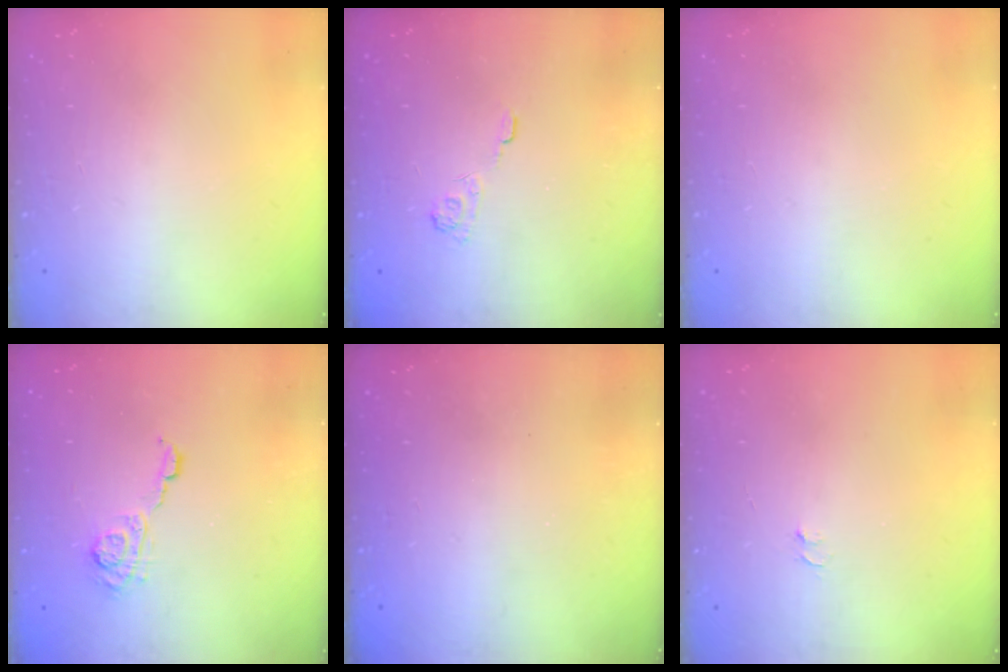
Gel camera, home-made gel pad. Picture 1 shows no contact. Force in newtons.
{"total": 3.8, "press": 3.5, "slide": 1.5}
{"total": 0.0}
{"total": 5.3, "press": 5.2, "slide": 0.8}
{"total": 2.4, "press": 2.3, "slide": 0.8}
{"total": 3.4, "press": 3.4, "slide": 0.3}